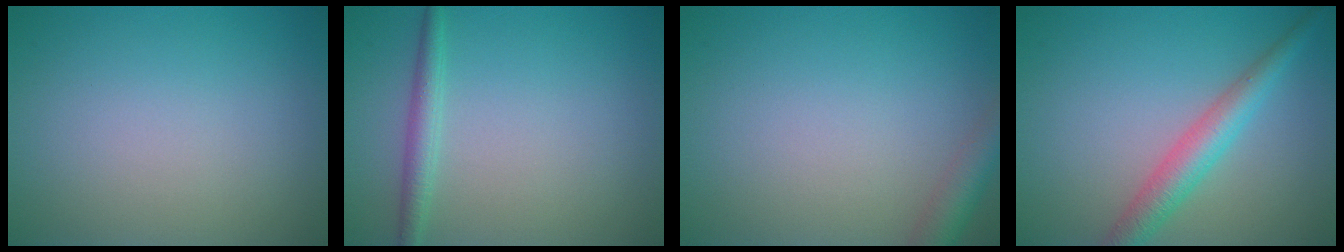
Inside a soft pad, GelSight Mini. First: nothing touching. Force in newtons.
{"total": 1.9, "press": 1.9, "slide": 0.0}
{"total": 2.7, "press": 2.7, "slide": 0.1}
{"total": 3.8, "press": 3.8, "slide": 0.1}